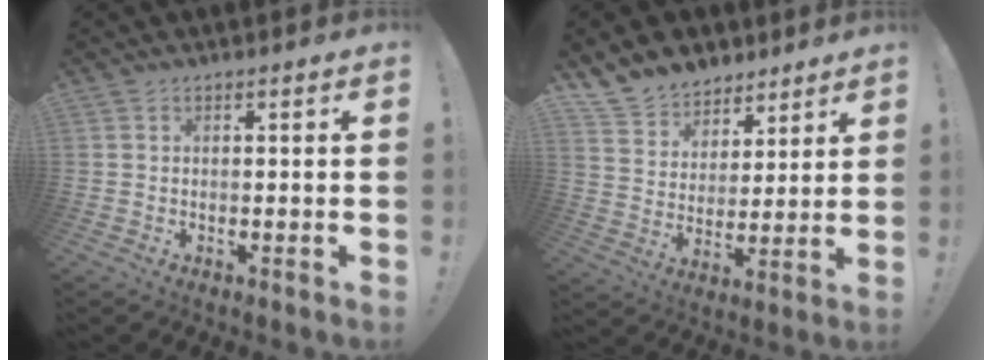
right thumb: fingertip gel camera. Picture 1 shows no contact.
{"total": 10.2, "force": [7.8, 6.4, 1.2], "torque": [-0.030, -0.064, 0.156]}